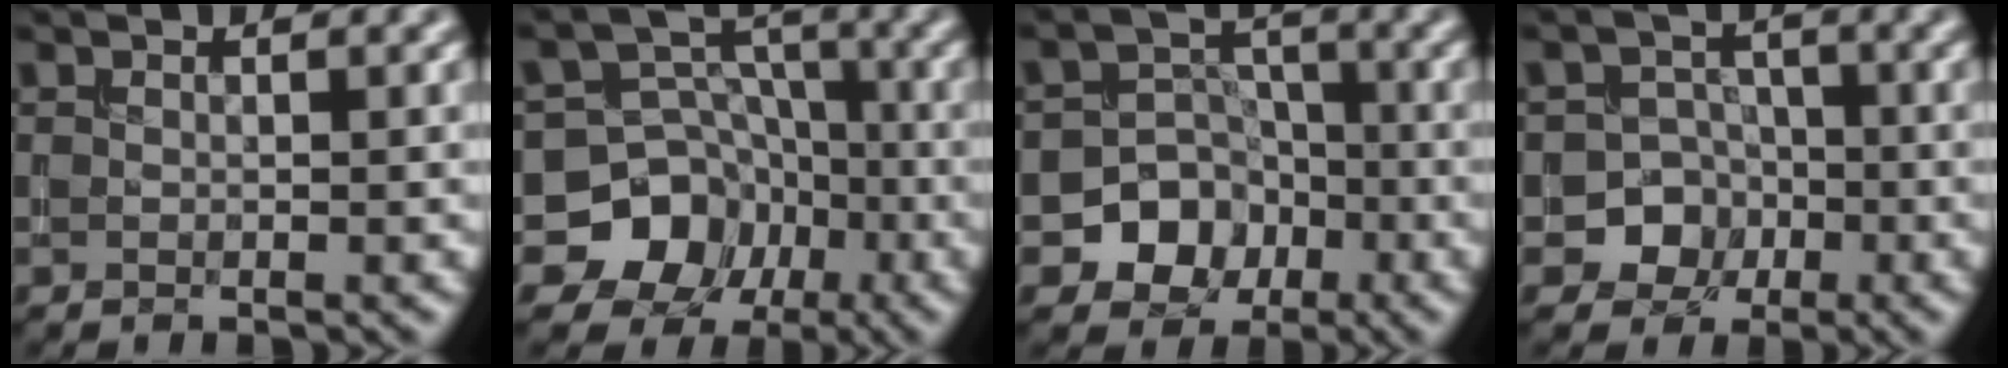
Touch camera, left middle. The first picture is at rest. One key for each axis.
{"total": 10.1, "fx": -4.5, "fy": 8.8, "fz": 1.8, "tx": -0.024, "ty": 0.000, "tz": -0.102}
{"total": 6.9, "fx": -2.9, "fy": 6.0, "fz": 1.6, "tx": 0.001, "ty": 0.000, "tz": -0.073}
{"total": 5.2, "fx": -2.0, "fy": 4.8, "fz": 0.8, "tx": 0.022, "ty": 0.003, "tz": -0.051}